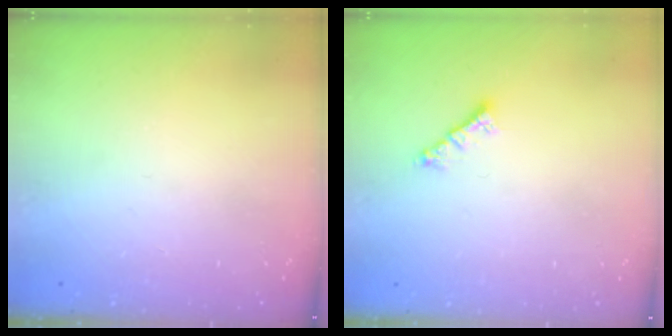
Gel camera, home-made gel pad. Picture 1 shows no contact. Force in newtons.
{"total": 1.2, "press": 1.2, "slide": 0.3}